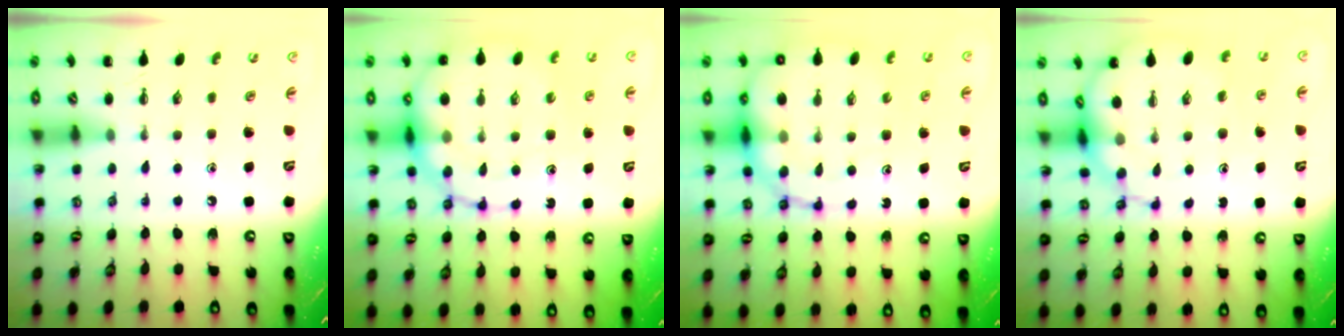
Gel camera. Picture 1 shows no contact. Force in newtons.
{"total": 22.0, "press": 21.6, "slide": 4.0}
{"total": 19.7, "press": 19.2, "slide": 4.6}
{"total": 11.1, "press": 10.9, "slide": 2.1}